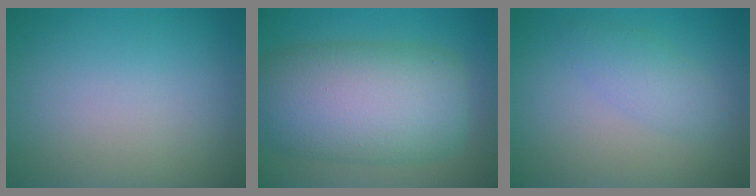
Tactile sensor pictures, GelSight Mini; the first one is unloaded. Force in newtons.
{"total": 11.4, "press": 11.3, "slide": 0.2}
{"total": 2.2, "press": 2.2, "slide": 0.1}